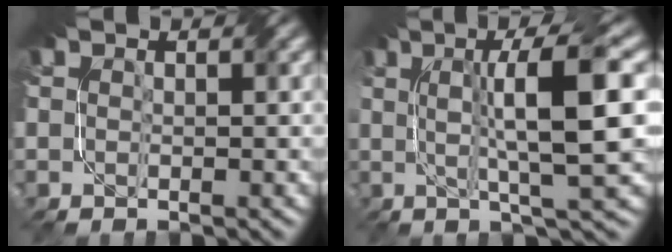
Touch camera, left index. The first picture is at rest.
{"total": 9.3, "force": [1.6, 1.7, 9.0], "torque": [-0.127, 0.007, 0.028]}